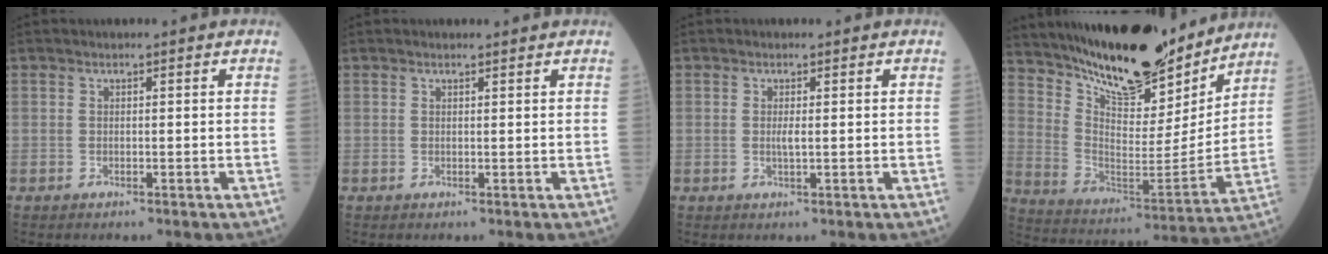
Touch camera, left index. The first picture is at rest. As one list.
[{"total": 0.7, "force": [0.7, 0.0, 0.0], "torque": [-0.008, 0.000, 0.010]}, {"total": 1.2, "force": [0.1, 0.1, 1.2], "torque": [-0.028, -0.002, 0.002]}, {"total": 20.3, "force": [17.7, 4.9, 8.8], "torque": [-0.152, -0.026, 0.287]}]